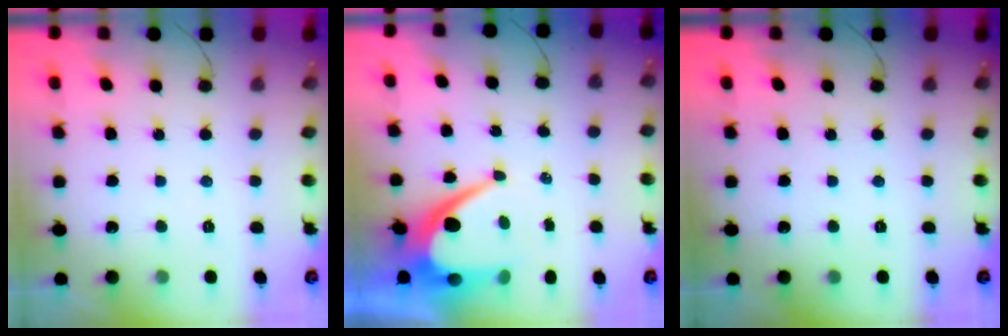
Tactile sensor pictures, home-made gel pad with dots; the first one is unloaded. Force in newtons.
{"total": 12.2, "press": 12.1, "slide": 0.9}
{"total": 0.0}